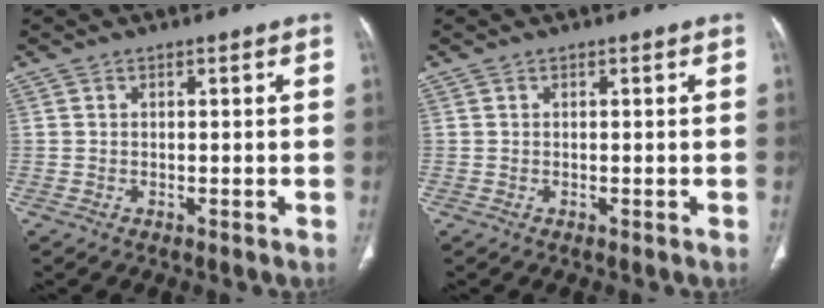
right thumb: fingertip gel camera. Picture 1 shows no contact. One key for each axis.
{"total": 0.0}